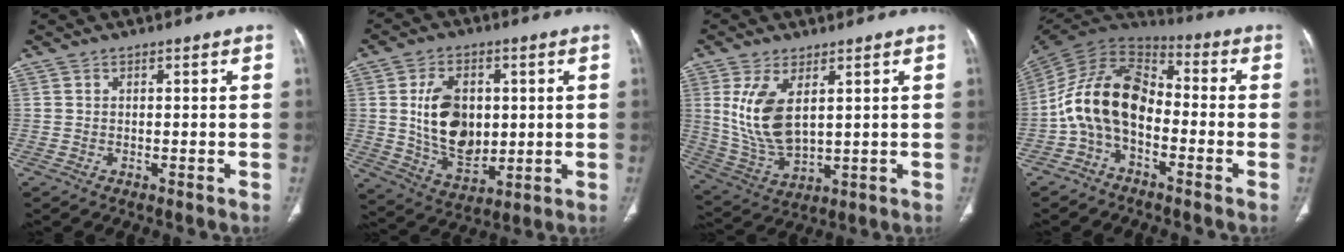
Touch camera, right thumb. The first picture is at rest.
{"total": 13.9, "force": [1.5, 9.2, 10.4], "torque": [-0.148, -0.016, 0.039]}
{"total": 11.8, "force": [3.4, 6.0, 9.6], "torque": [-0.191, -0.019, 0.084]}
{"total": 14.7, "force": [-3.3, 9.1, 11.0], "torque": [-0.202, 0.066, -0.073]}